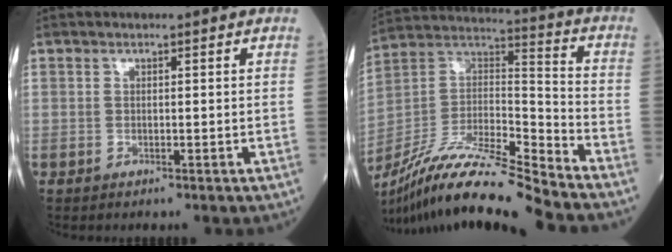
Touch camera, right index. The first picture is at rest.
{"total": 19.8, "force": [-17.4, -0.2, 9.5], "torque": [-0.199, 0.003, -0.323]}